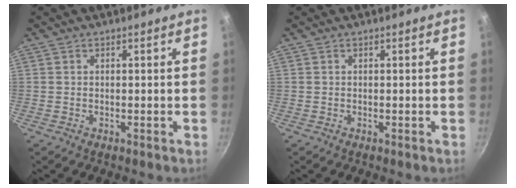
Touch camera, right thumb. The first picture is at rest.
{"total": 0.0}